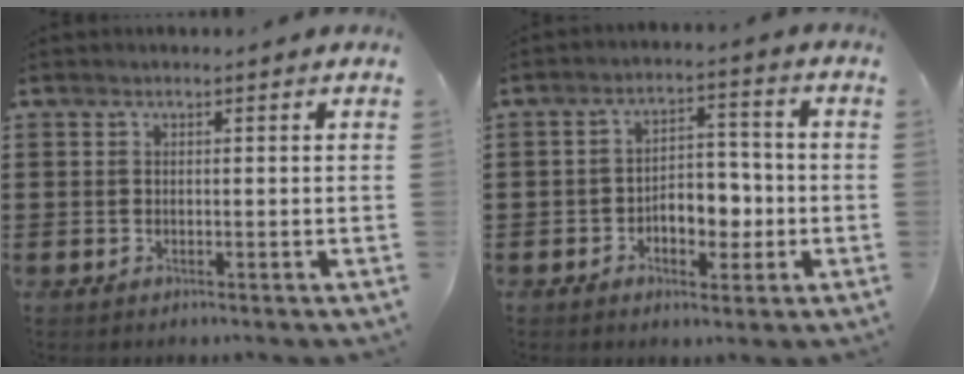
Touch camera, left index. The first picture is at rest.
{"total": 5.7, "force": [-1.7, 3.6, 4.1], "torque": [-0.060, 0.005, -0.037]}